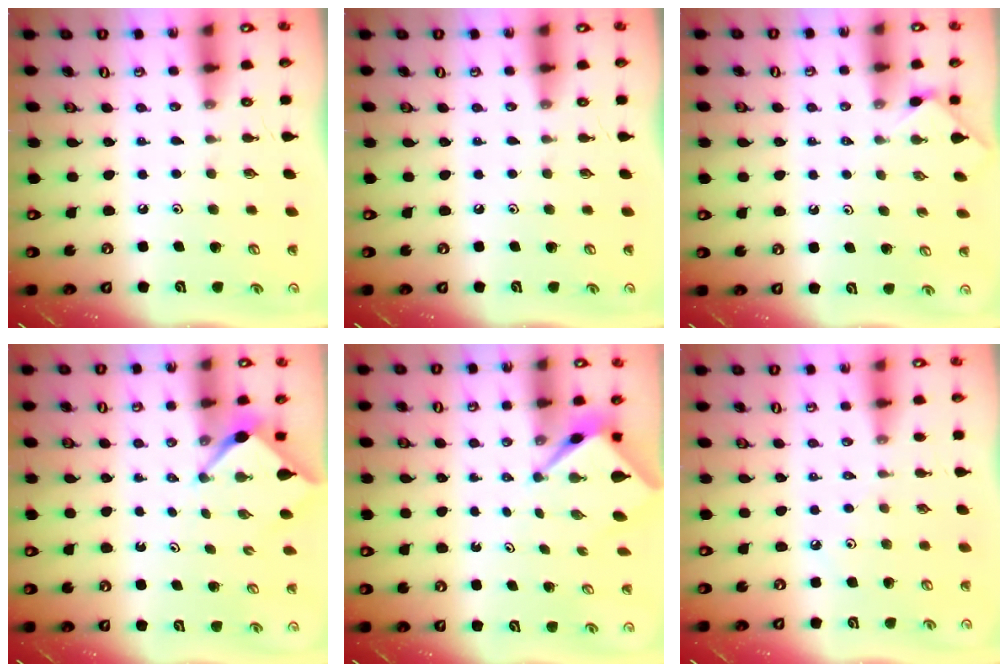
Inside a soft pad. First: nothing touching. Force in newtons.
{"total": 0.0}
{"total": 1.8, "press": 1.7, "slide": 0.4}
{"total": 2.6, "press": 2.5, "slide": 0.4}
{"total": 2.7, "press": 2.7, "slide": 0.2}
{"total": 1.5, "press": 1.4, "slide": 0.4}